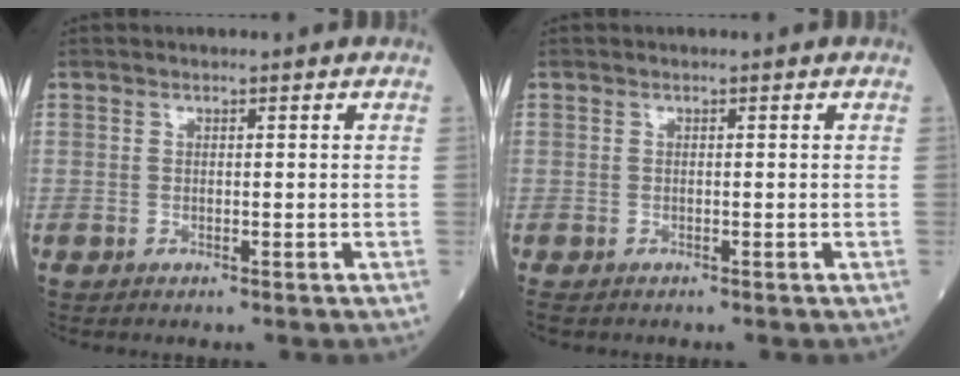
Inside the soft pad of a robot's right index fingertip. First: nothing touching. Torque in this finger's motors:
{"motor_torque": [-0.11, -0.04, -0.51, -0.21]}